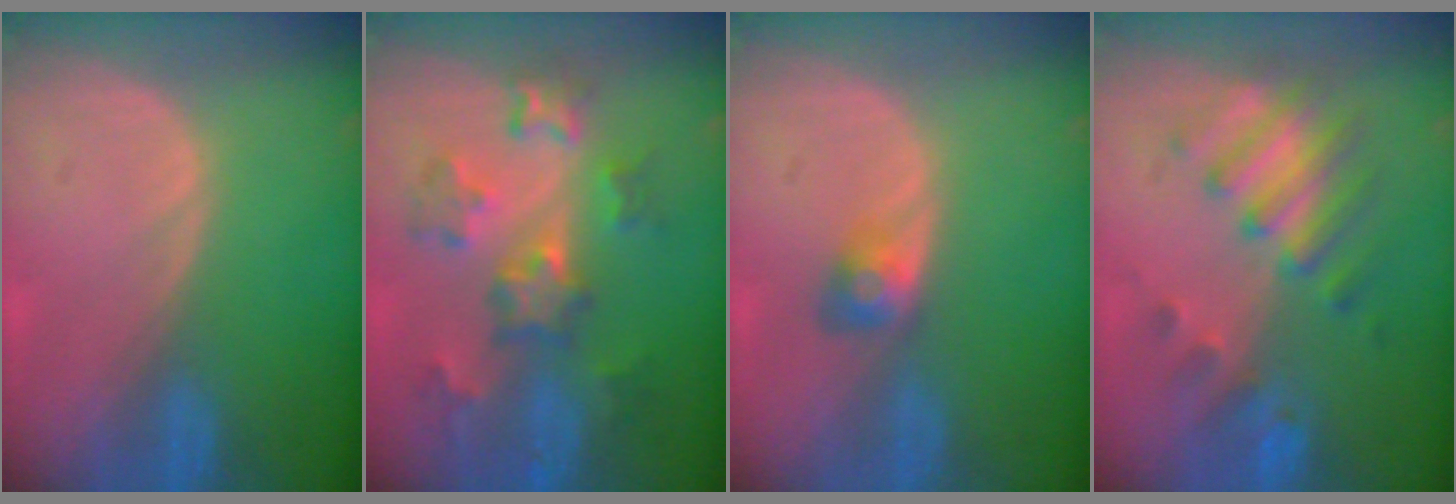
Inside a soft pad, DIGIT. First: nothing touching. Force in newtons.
{"total": 7.9, "press": 7.7, "slide": 1.6}
{"total": 2.9, "press": 2.5, "slide": 1.4}
{"total": 7.2, "press": 7.0, "slide": 1.4}